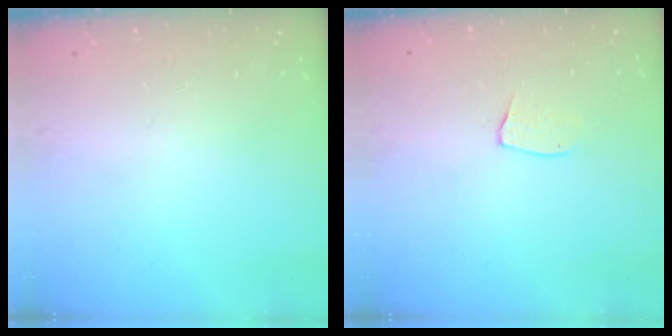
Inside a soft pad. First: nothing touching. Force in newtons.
{"total": 5.6, "press": 5.6, "slide": 0.3}